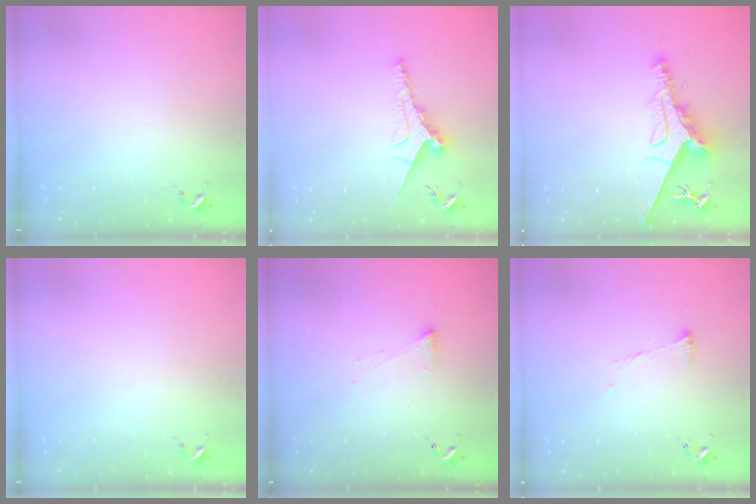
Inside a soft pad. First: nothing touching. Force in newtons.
{"total": 9.5, "press": 9.5, "slide": 0.6}
{"total": 10.1, "press": 10.0, "slide": 1.3}
{"total": 0.0}
{"total": 4.1, "press": 4.1, "slide": 0.8}
{"total": 6.5, "press": 6.4, "slide": 0.7}